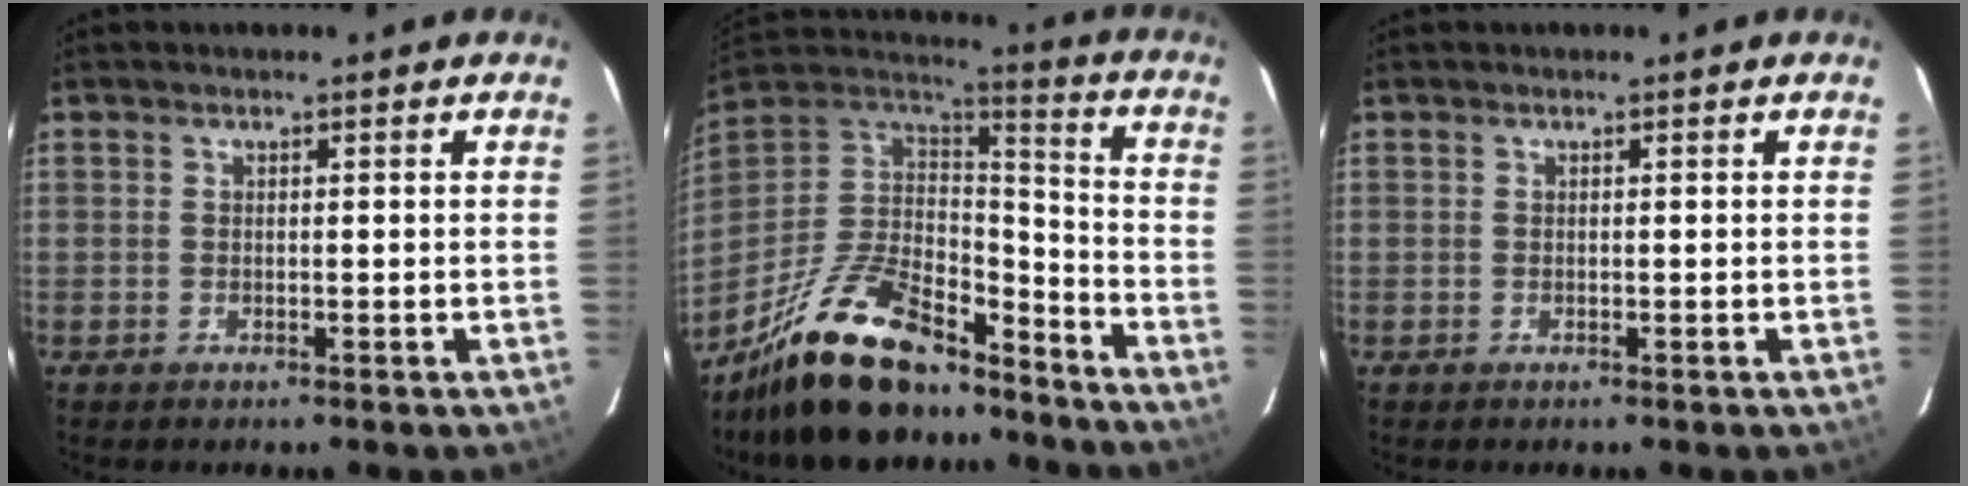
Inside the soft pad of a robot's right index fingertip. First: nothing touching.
{"total": 25.0, "force": [-18.4, 9.7, 13.9], "torque": [-0.280, -0.002, -0.298]}
{"total": 0.0}